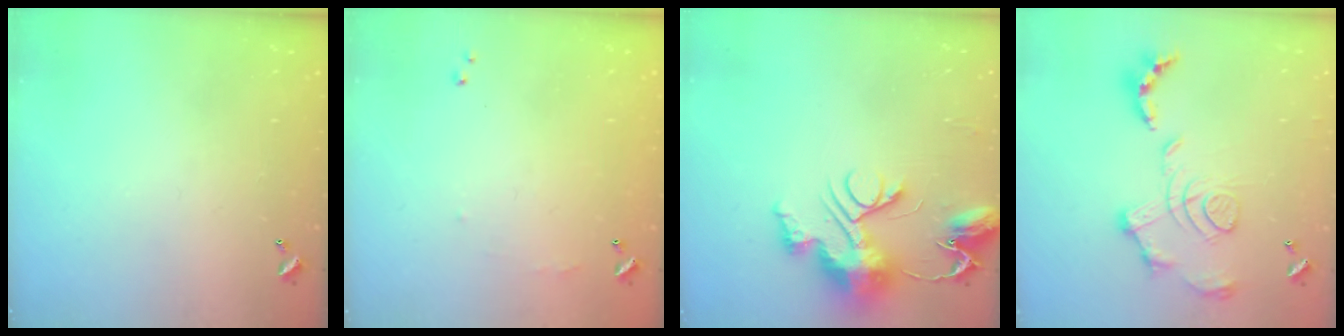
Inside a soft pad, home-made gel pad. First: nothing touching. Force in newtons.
{"total": 5.2, "press": 5.1, "slide": 0.6}
{"total": 12.5, "press": 12.4, "slide": 1.2}
{"total": 1.7, "press": 1.1, "slide": 1.3}